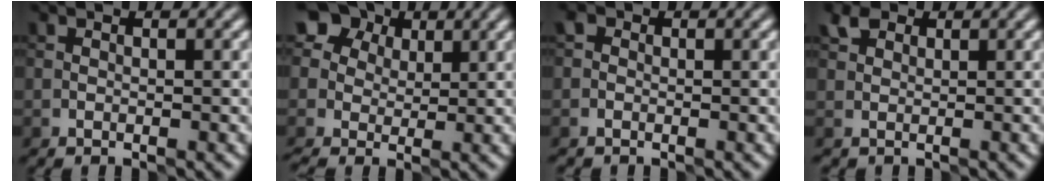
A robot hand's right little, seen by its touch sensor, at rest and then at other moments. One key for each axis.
{"total": 6.1, "fx": 2.5, "fy": 4.9, "fz": 2.5, "tx": -0.041, "ty": 0.026, "tz": 0.019}
{"total": 0.9, "fx": -0.4, "fy": 0.8, "fz": 0.0, "tx": 0.008, "ty": 0.002, "tz": -0.013}
{"total": 1.5, "fx": 0.9, "fy": 1.2, "fz": -0.1, "tx": 0.009, "ty": 0.004, "tz": 0.017}